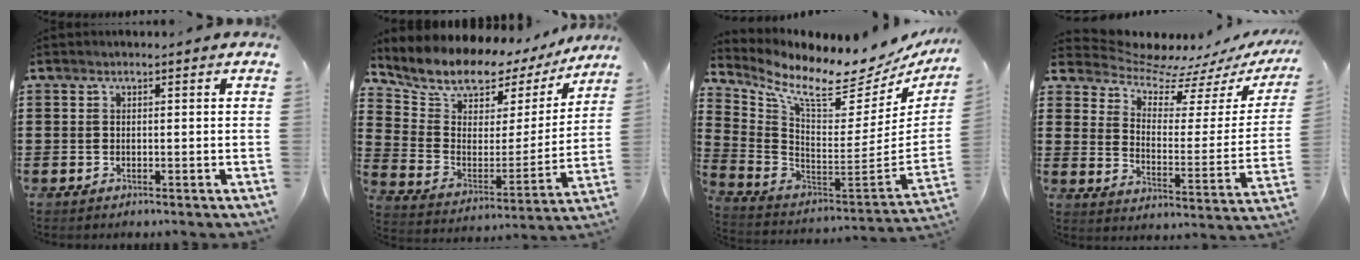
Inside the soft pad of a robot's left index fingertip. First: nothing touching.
{"total": 8.6, "force": [7.8, 3.2, 1.7], "torque": [-0.067, -0.059, 0.130]}
{"total": 9.1, "force": [7.1, 1.5, 5.4], "torque": [-0.142, -0.067, 0.116]}
{"total": 7.2, "force": [6.8, 1.8, 1.5], "torque": [-0.054, -0.061, 0.118]}